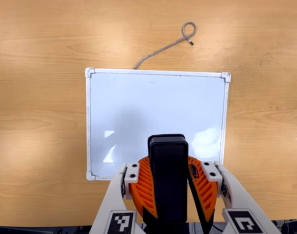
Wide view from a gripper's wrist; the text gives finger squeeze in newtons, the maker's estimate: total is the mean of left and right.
{"total": 10.3, "left": 10.1, "right": 10.5}